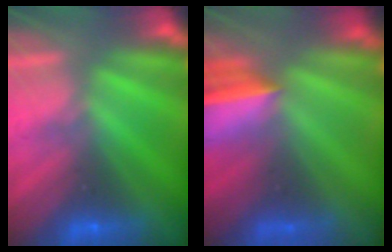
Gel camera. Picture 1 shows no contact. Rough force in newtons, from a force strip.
{"total": 7.1}